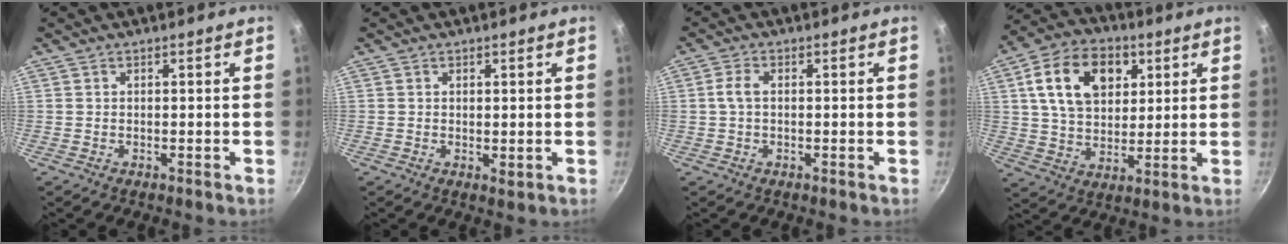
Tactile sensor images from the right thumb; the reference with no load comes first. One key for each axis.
{"total": 1.3, "fx": 0.5, "fy": 0.8, "fz": 0.8, "tx": -0.012, "ty": -0.006, "tz": 0.008}
{"total": 2.9, "fx": 0.2, "fy": 1.5, "fz": 2.5, "tx": -0.057, "ty": 0.008, "tz": 0.001}
{"total": 16.1, "fx": 5.3, "fy": 11.0, "fz": 10.5, "tx": -0.153, "ty": -0.002, "tz": 0.082}